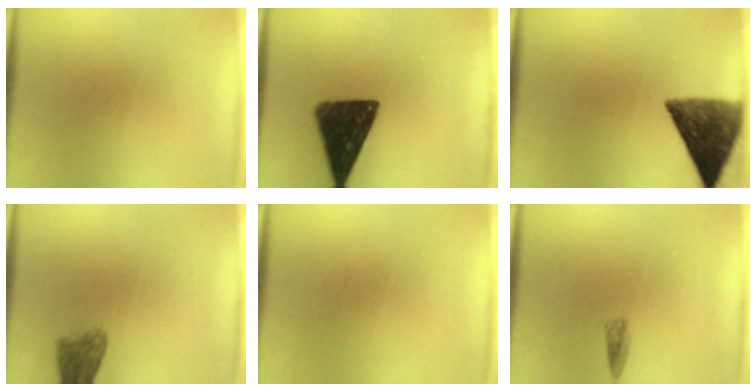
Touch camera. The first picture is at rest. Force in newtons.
{"total": 13.8}
{"total": 10.7}
{"total": 4.1}
{"total": 0.0}
{"total": 1.3}